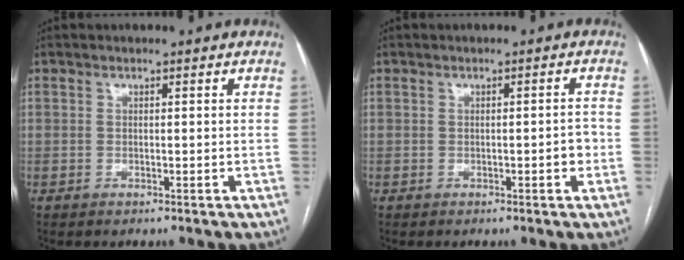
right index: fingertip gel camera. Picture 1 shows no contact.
{"total": 1.9, "force": [-0.6, 0.6, 1.8], "torque": [-0.020, 0.002, -0.007]}